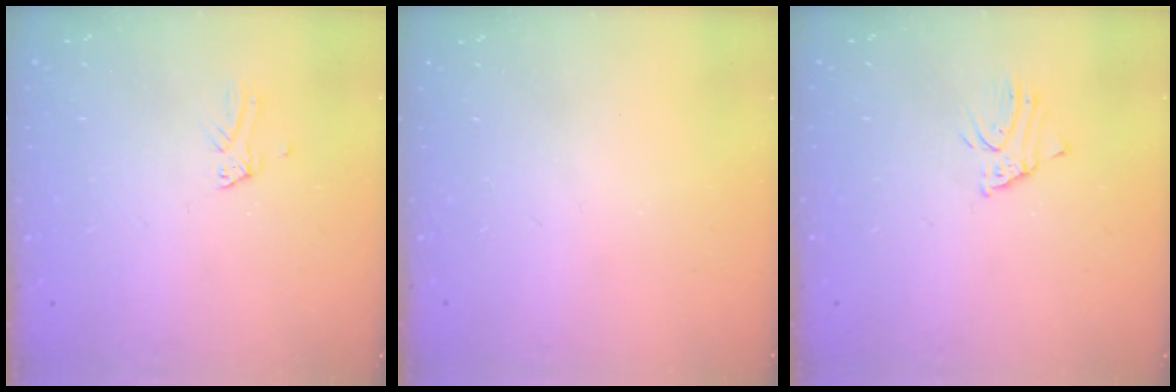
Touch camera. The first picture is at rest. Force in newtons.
{"total": 0.0}
{"total": 2.3, "press": 2.3, "slide": 0.1}